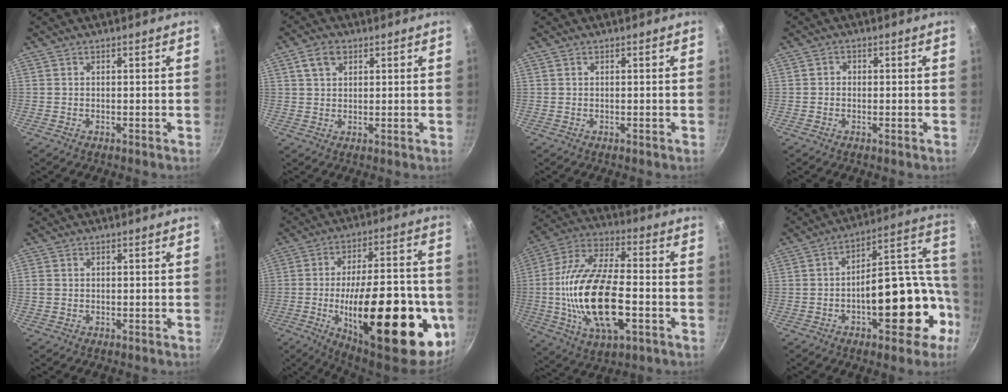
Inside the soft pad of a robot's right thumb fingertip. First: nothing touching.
{"total": 4.4, "force": [2.0, 3.0, 2.6], "torque": [-0.037, 0.001, 0.033]}
{"total": 0.0}
{"total": 1.4, "force": [-0.2, 1.2, 0.5], "torque": [-0.004, 0.003, -0.006]}
{"total": 1.4, "force": [0.0, 1.3, 0.7], "torque": [-0.012, 0.004, 0.000]}
{"total": 34.8, "force": [-9.2, 13.4, 30.7], "torque": [-0.399, 0.019, -0.119]}
{"total": 22.4, "force": [-4.1, 10.2, 19.5], "torque": [-0.373, 0.020, -0.079]}
{"total": 21.4, "force": [-5.0, 11.3, 17.5], "torque": [-0.184, 0.067, -0.061]}